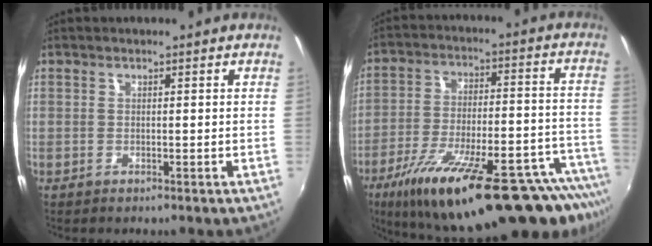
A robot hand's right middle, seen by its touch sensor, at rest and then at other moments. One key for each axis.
{"total": 29.6, "fx": -20.2, "fy": 7.3, "fz": 20.3, "tx": -0.313, "ty": -0.051, "tz": -0.285}